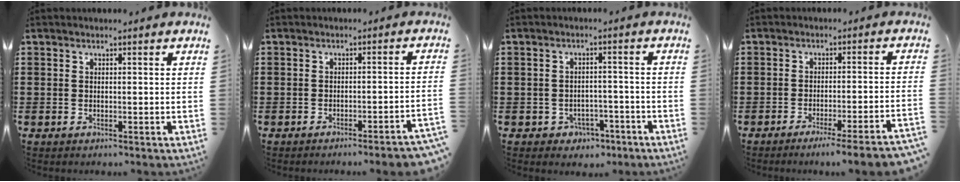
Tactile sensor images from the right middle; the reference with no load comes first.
{"total": 2.8, "force": [-2.5, -0.4, 1.3], "torque": [-0.021, -0.002, -0.049]}
{"total": 2.6, "force": [-2.1, 1.4, 0.4], "torque": [-0.014, 0.003, -0.047]}
{"total": 4.4, "force": [-3.6, -0.8, 2.3], "torque": [-0.036, -0.018, -0.069]}